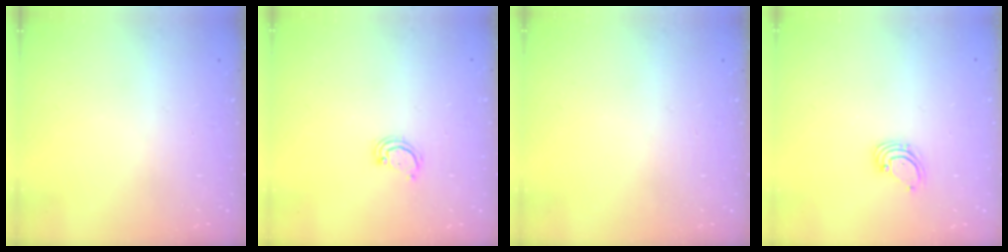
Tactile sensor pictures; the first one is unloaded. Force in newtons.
{"total": 2.5, "press": 2.4, "slide": 0.2}
{"total": 0.0}
{"total": 1.6, "press": 1.6, "slide": 0.1}